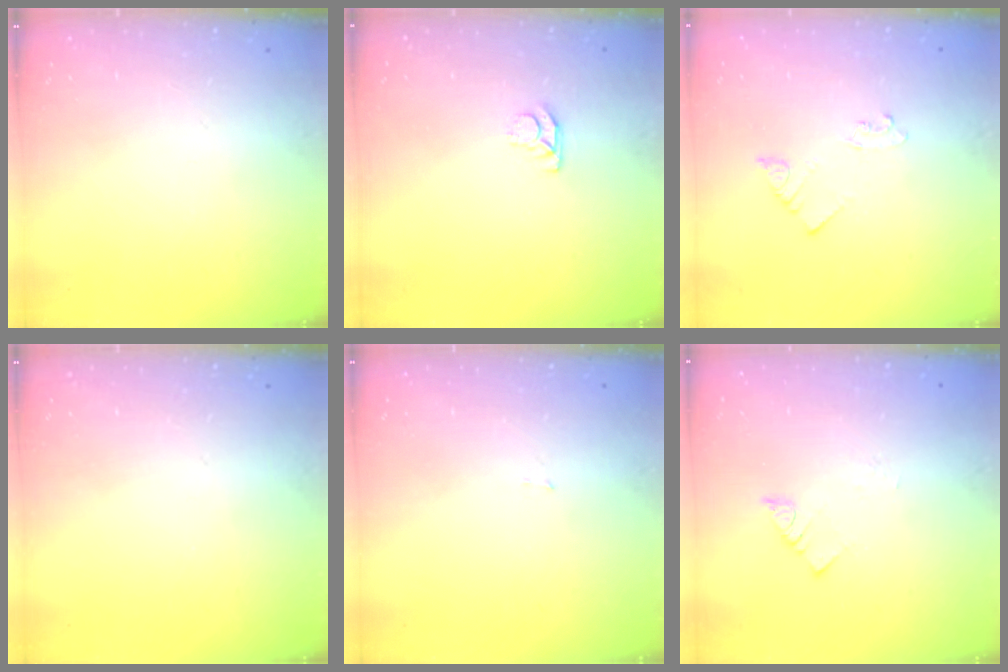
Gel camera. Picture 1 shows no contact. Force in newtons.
{"total": 3.6, "press": 3.6, "slide": 0.4}
{"total": 1.4, "press": 1.4, "slide": 0.1}
{"total": 0.0}
{"total": 1.6, "press": 1.6, "slide": 0.1}
{"total": 2.7, "press": 2.7, "slide": 0.4}